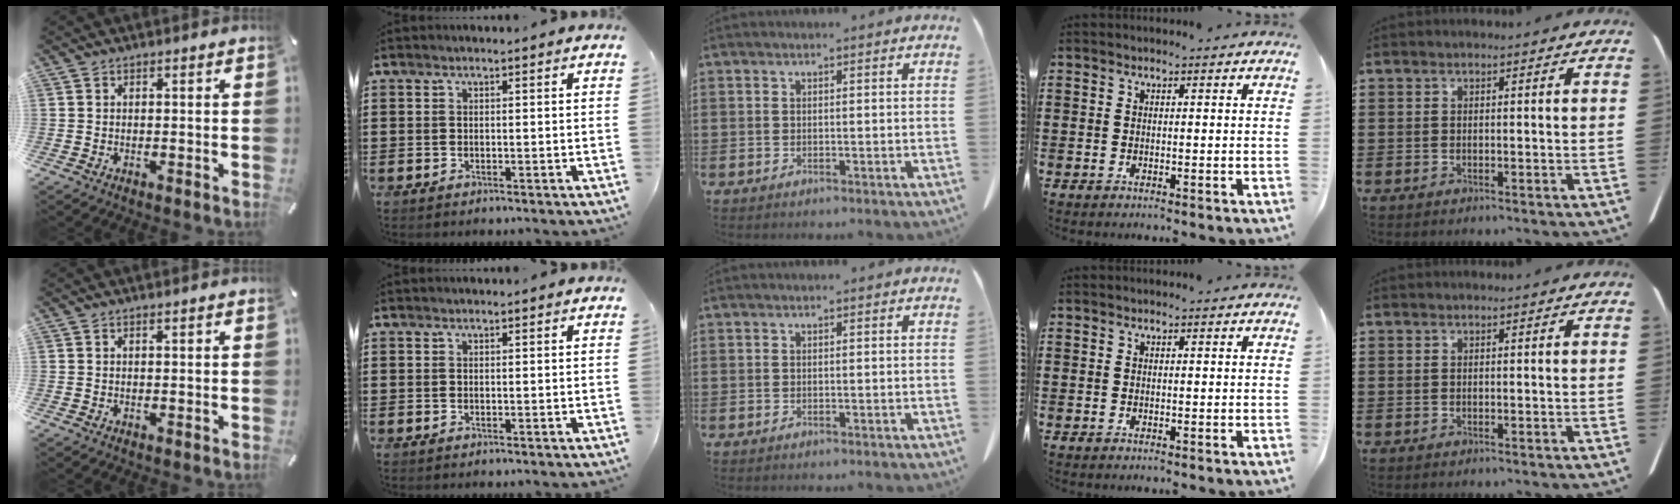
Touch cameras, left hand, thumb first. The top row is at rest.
{"thumb": {"total": 0.6, "force": [0.3, 0.1, 0.5], "torque": [-0.009, 0.001, 0.004]}}